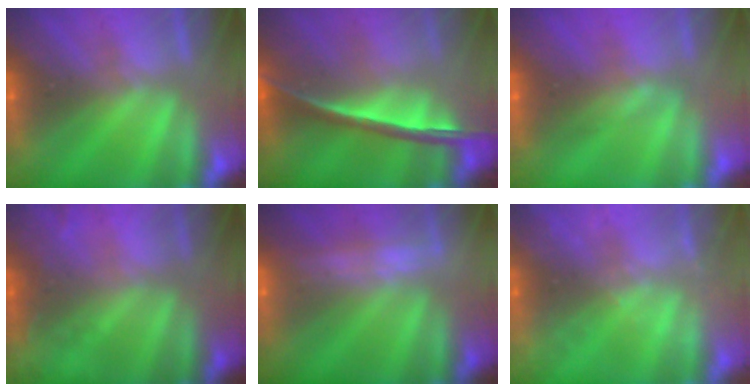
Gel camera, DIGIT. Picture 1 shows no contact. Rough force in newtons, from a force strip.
{"total": 1.5}
{"total": 1.7}
{"total": 2.3}
{"total": 2.2}
{"total": 2.3}